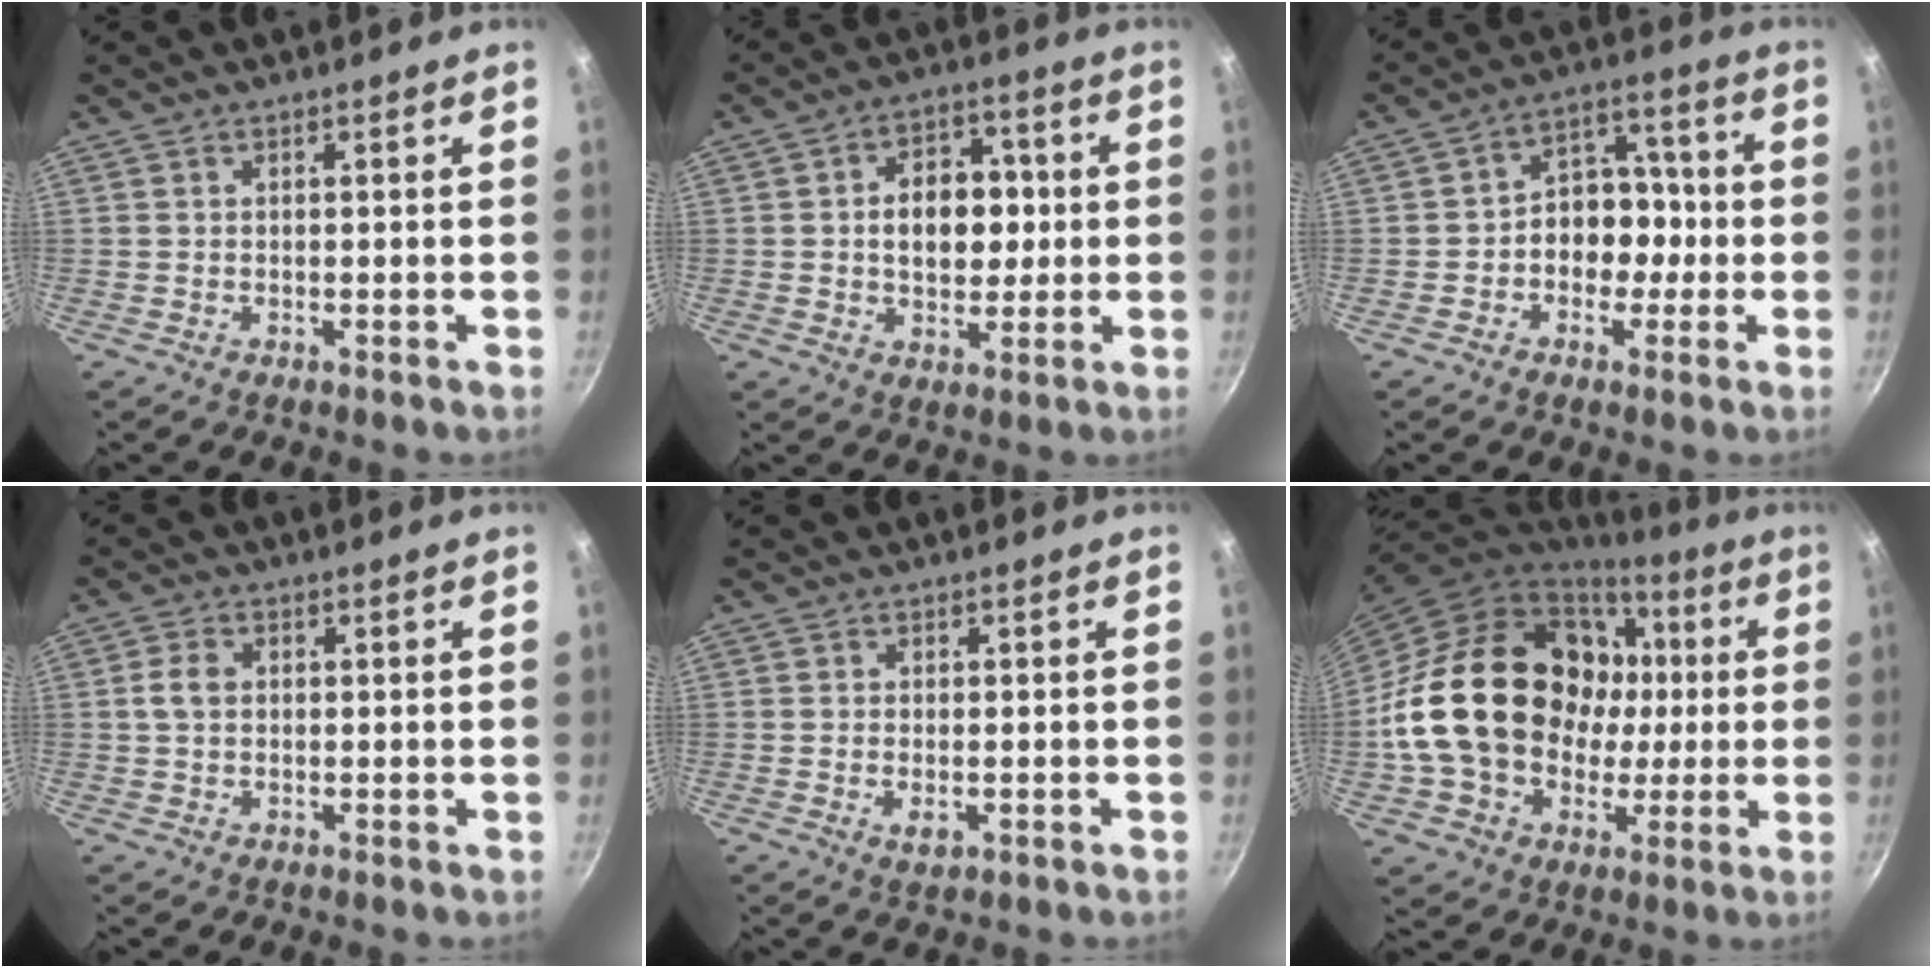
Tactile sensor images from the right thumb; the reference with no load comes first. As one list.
[{"total": 11.2, "force": [0.6, 7.9, 7.9], "torque": [-0.075, 0.012, 0.004]}, {"total": 9.7, "force": [-1.6, 7.6, 5.8], "torque": [-0.021, 0.039, -0.036]}, {"total": 3.5, "force": [0.4, 2.4, 2.5], "torque": [-0.053, 0.011, 0.005]}, {"total": 2.6, "force": [-0.7, 1.4, 2.1], "torque": [-0.039, -0.005, -0.010]}, {"total": 26.1, "force": [1.7, 20.5, 16.1], "torque": [-0.254, 0.035, 0.046]}]